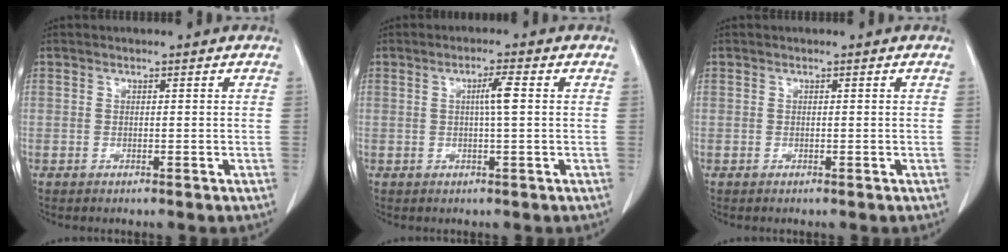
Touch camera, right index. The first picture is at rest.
{"total": 3.1, "force": [0.5, -0.2, 3.1], "torque": [-0.051, 0.002, 0.009]}
{"total": 0.0}